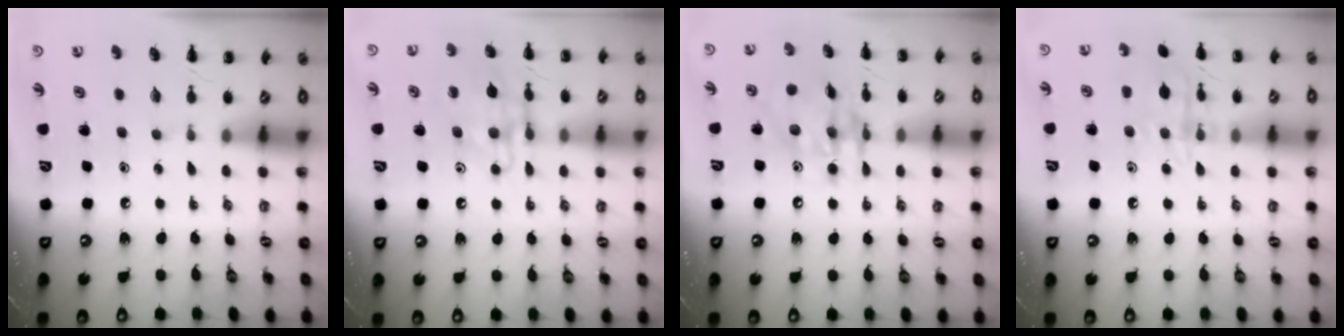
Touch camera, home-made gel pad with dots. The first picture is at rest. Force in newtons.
{"total": 13.4, "press": 13.2, "slide": 2.4}
{"total": 14.5, "press": 14.3, "slide": 2.2}
{"total": 11.8, "press": 11.7, "slide": 0.7}